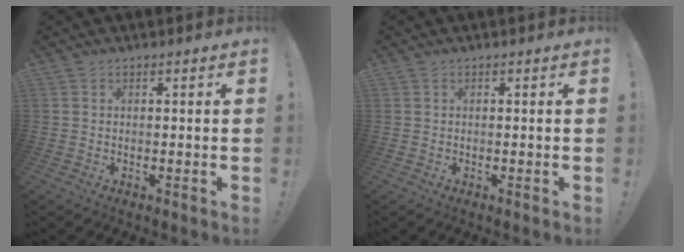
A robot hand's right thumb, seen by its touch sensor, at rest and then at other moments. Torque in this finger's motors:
{"motor_torque": [-0.38, -0.25, -0.05, -0.13, -0.05]}